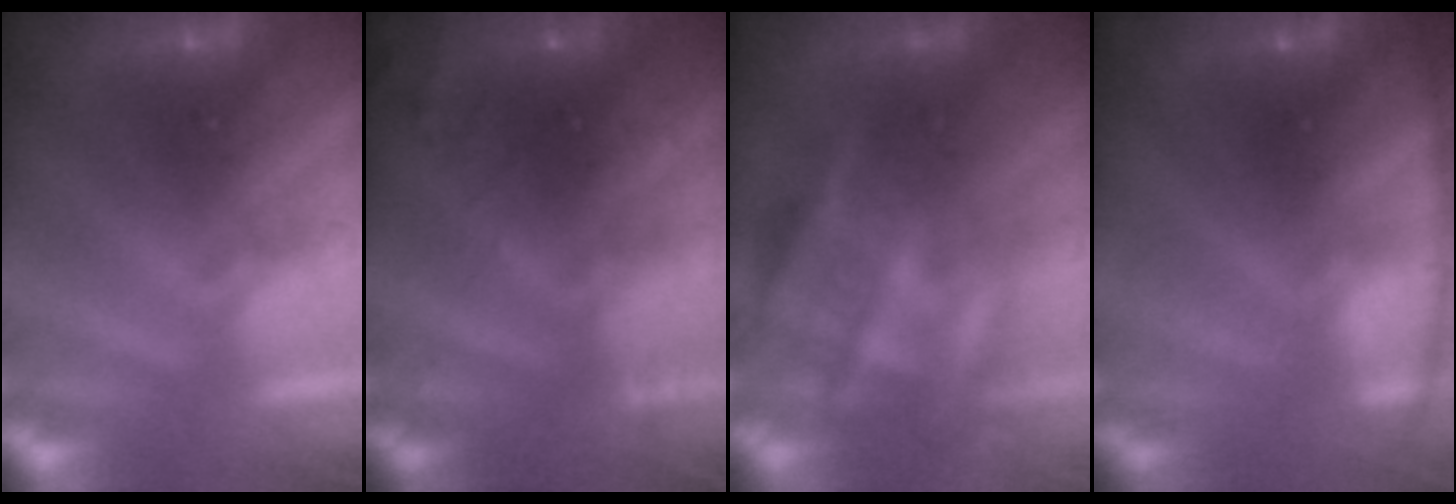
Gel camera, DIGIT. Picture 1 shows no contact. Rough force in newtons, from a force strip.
{"total": 7.4}
{"total": 4.7}
{"total": 10.5}